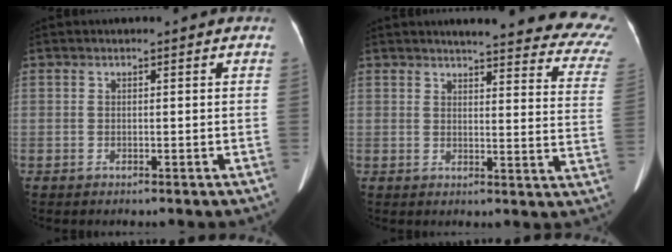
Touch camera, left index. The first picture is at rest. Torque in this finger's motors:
{"motor_torque": [0.81, -1.33, 0.07, 0.03]}